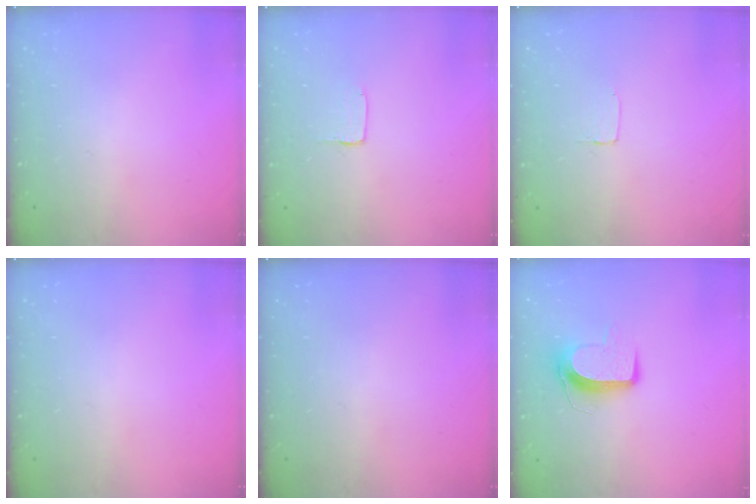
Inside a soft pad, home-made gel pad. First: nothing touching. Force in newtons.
{"total": 1.7, "press": 1.6, "slide": 0.1}
{"total": 1.2, "press": 1.2, "slide": 0.0}
{"total": 0.0}
{"total": 0.0}
{"total": 9.3, "press": 9.3, "slide": 0.6}